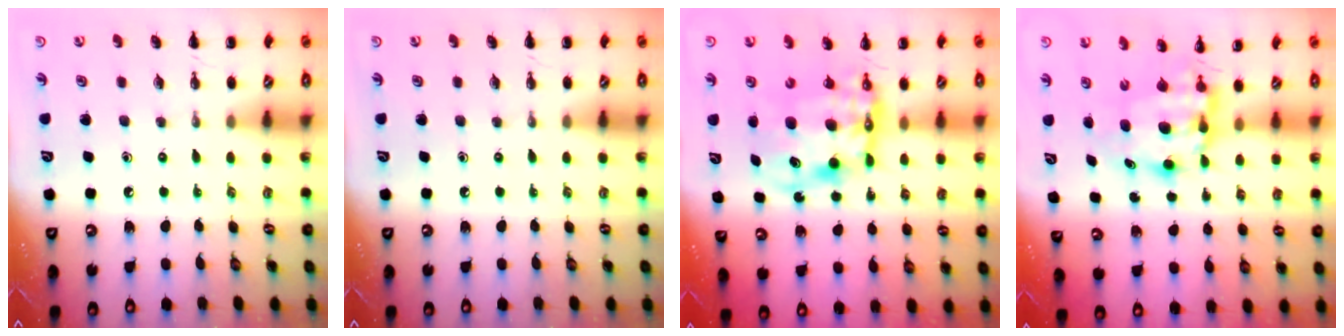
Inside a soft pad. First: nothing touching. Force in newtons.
{"total": 0.0}
{"total": 11.1, "press": 10.7, "slide": 3.0}
{"total": 6.5, "press": 6.4, "slide": 1.3}